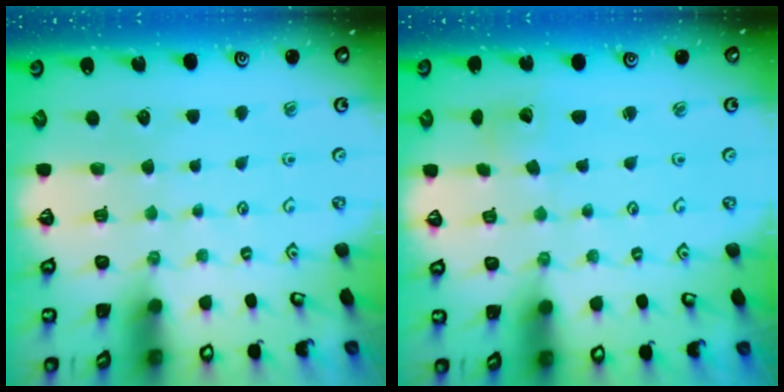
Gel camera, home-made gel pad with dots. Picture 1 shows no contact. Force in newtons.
{"total": 2.0, "press": 2.0, "slide": 0.1}